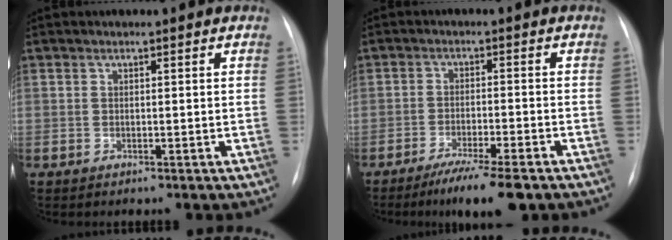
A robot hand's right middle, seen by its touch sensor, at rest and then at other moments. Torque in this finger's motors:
{"motor_torque": [0.19, -0.19, 0.10, 0.10]}